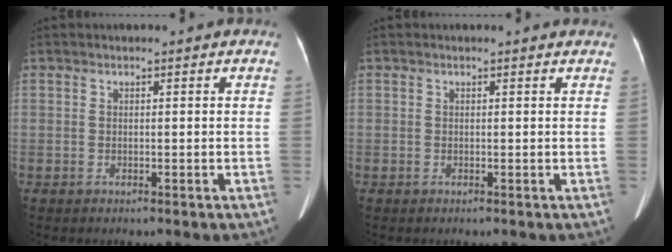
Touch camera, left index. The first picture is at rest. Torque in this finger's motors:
{"motor_torque": [-0.03, -0.24, -0.15, -0.07]}